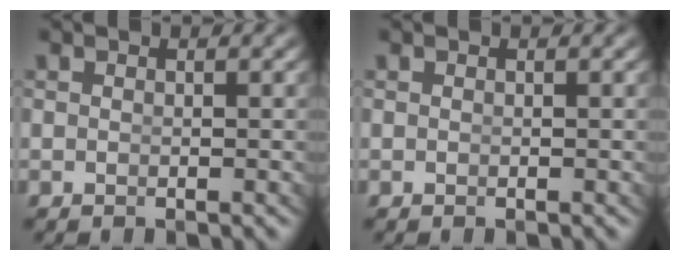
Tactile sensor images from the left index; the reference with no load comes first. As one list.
[{"total": 0.0}]